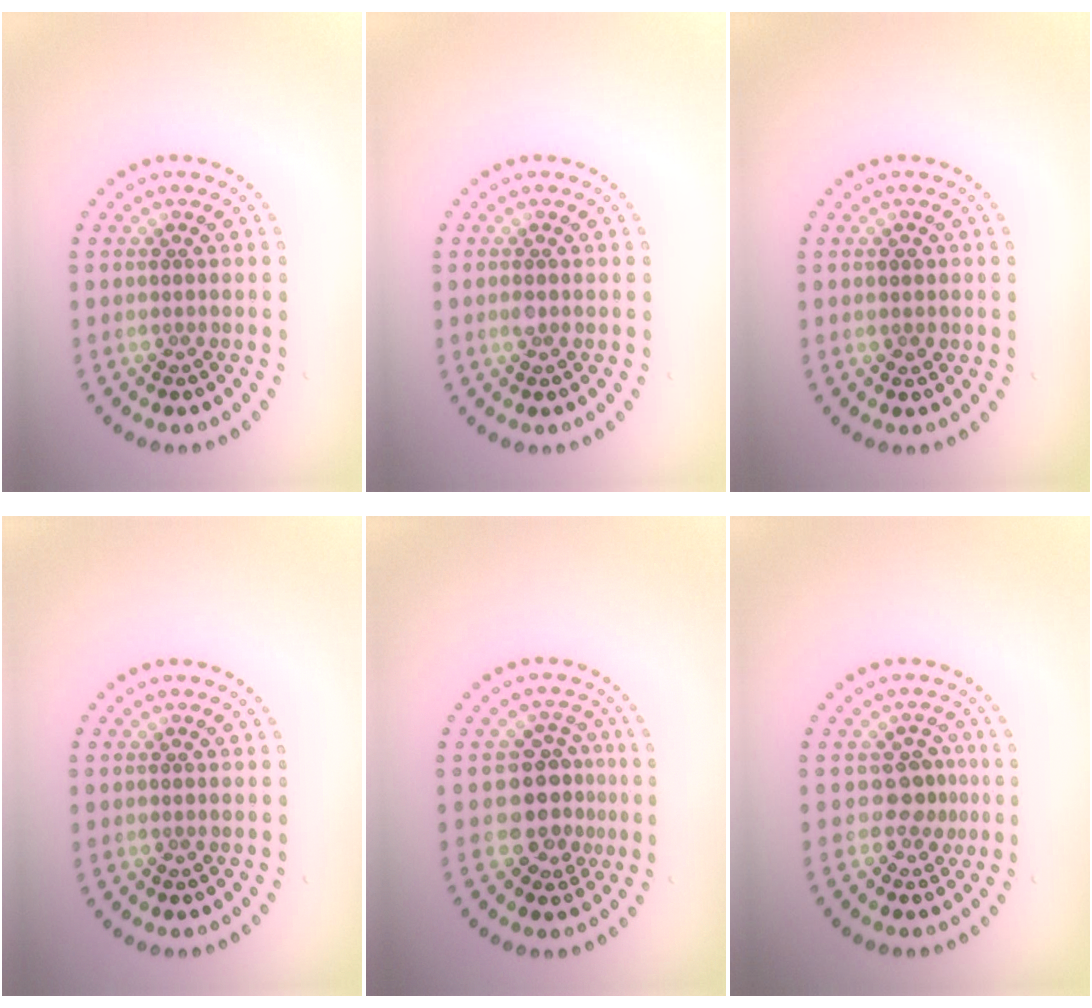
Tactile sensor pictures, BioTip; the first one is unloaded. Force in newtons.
{"total": 0.5, "press": 0.5, "slide": 0.3}
{"total": 0.9, "press": 0.8, "slide": 0.1}
{"total": 0.0}
{"total": 3.8, "press": 3.1, "slide": 2.1}
{"total": 2.0, "press": 1.4, "slide": 1.5}